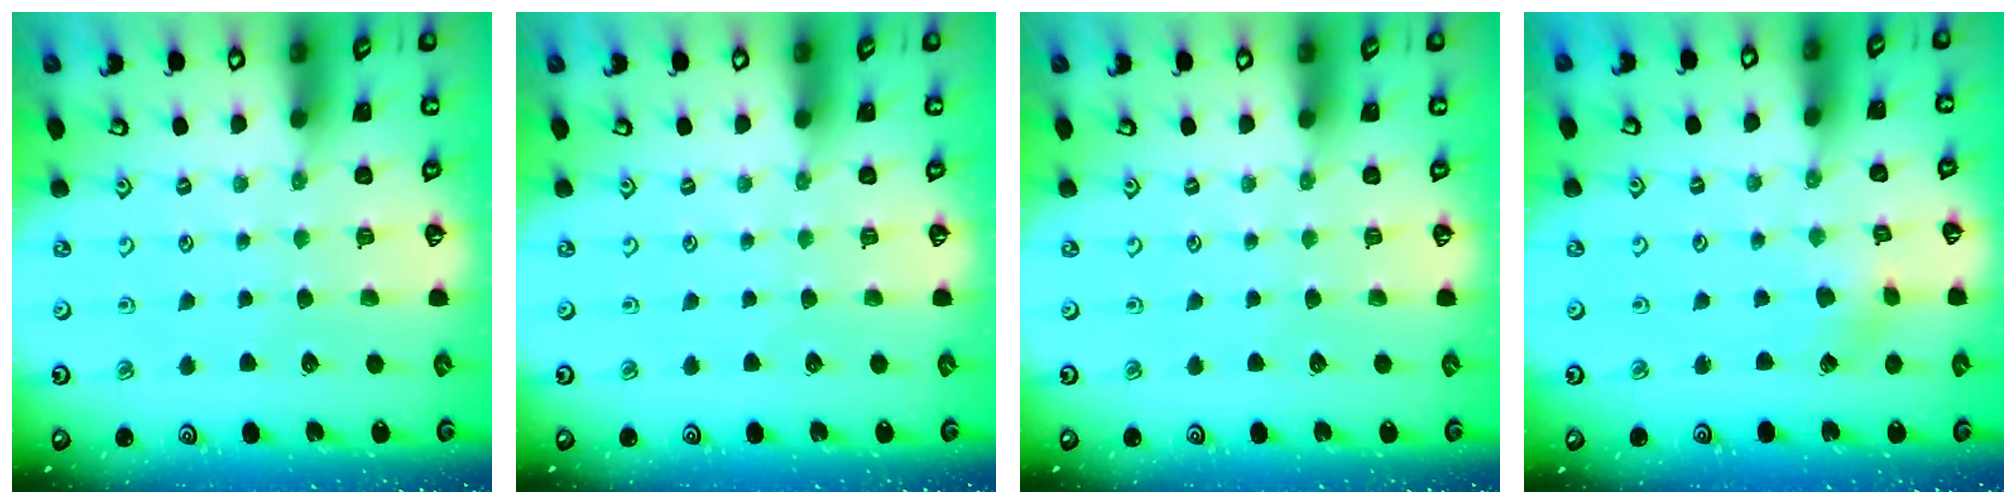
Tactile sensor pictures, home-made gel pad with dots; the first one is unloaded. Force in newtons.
{"total": 0.0}
{"total": 0.0}
{"total": 1.9, "press": 1.9, "slide": 0.2}